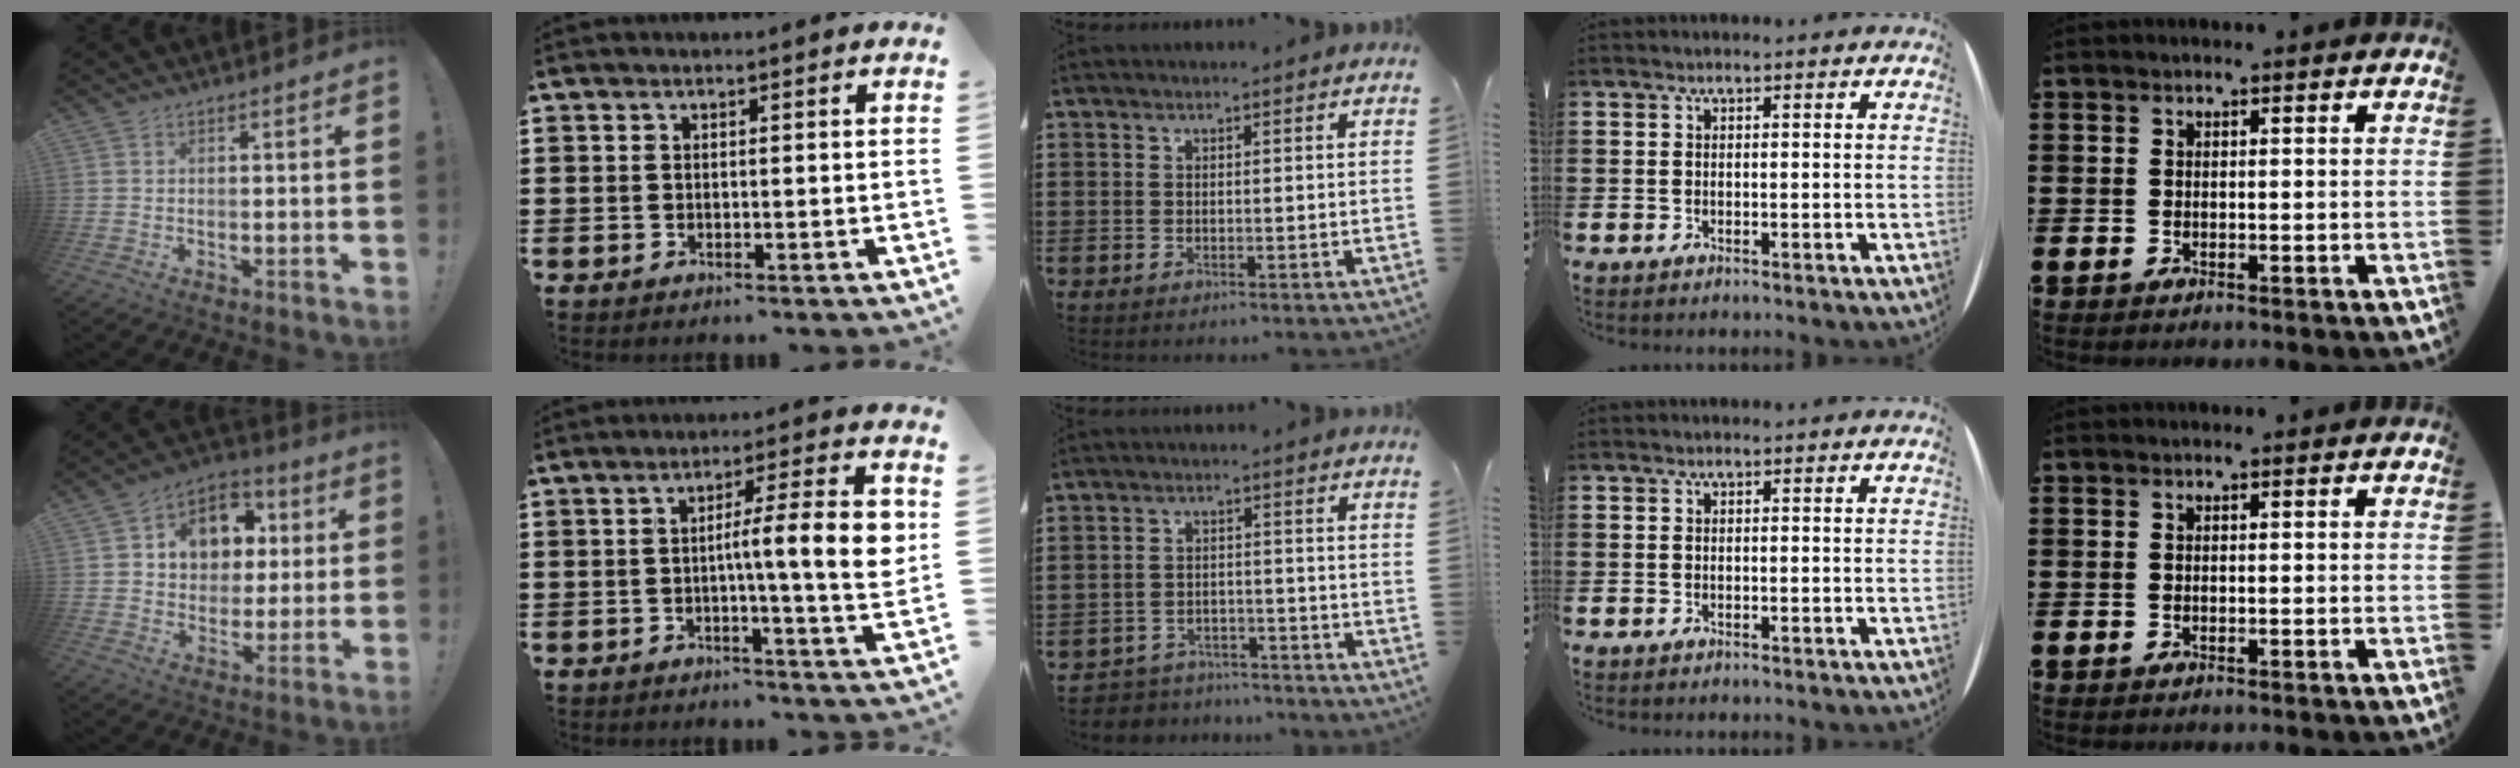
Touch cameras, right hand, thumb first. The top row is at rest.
{"thumb": {"total": 12.0, "force": [3.1, 10.2, 5.5], "torque": [-0.068, -0.012, 0.066]}, "index": {"total": 9.8, "force": [0.7, 1.1, 9.7], "torque": [-0.143, -0.011, 0.001]}, "middle": {"total": 3.8, "force": [-3.7, 0.8, -0.3], "torque": [-0.004, 0.001, -0.081]}}